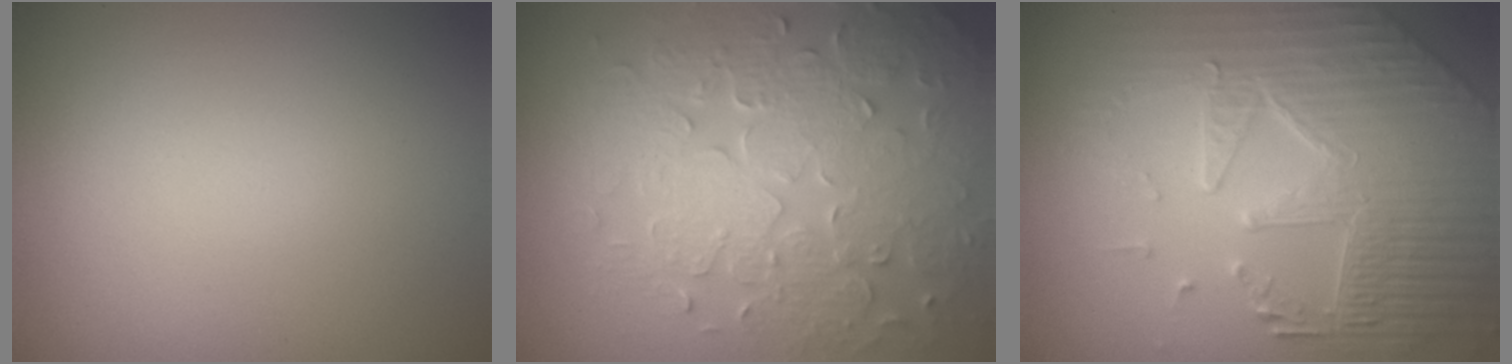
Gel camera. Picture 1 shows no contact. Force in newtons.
{"total": 8.0, "press": 5.8, "slide": 5.5}
{"total": 8.1, "press": 6.0, "slide": 5.5}